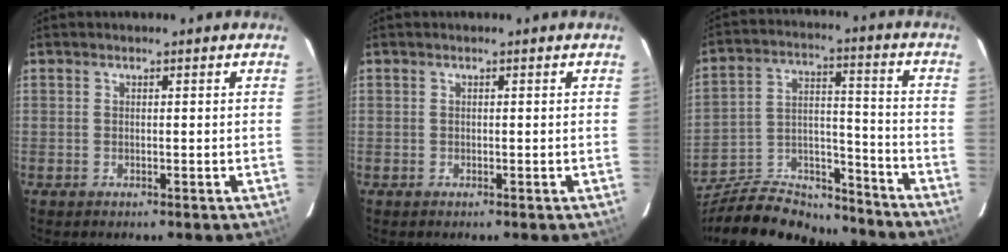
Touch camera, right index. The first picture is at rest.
{"total": 0.0}
{"total": 22.1, "force": [-18.8, 8.1, 8.4], "torque": [-0.169, 0.042, -0.284]}